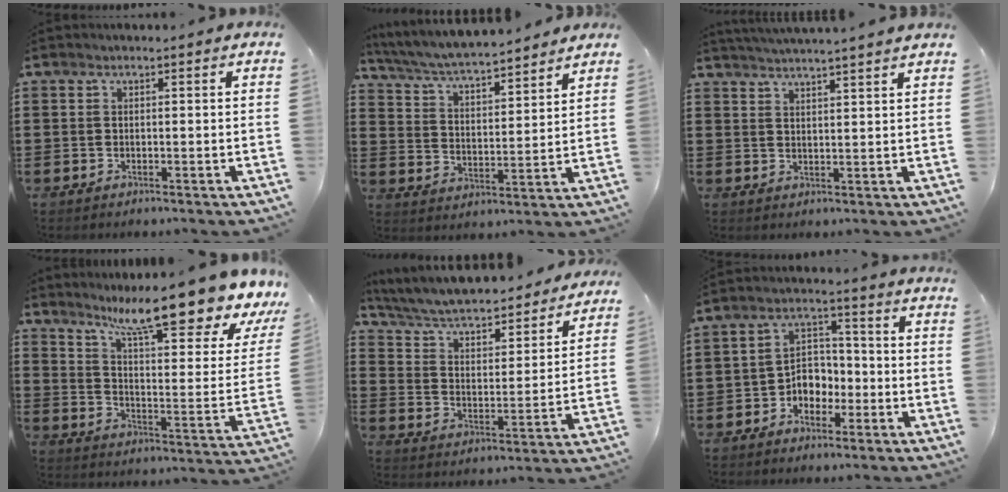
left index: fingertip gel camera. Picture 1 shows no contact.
{"total": 5.4, "force": [5.2, 0.4, 1.5], "torque": [-0.054, -0.035, 0.086]}
{"total": 3.1, "force": [2.9, -0.9, 0.3], "torque": [-0.015, -0.013, 0.052]}
{"total": 14.3, "force": [11.2, 1.1, 8.9], "torque": [-0.159, -0.079, 0.178]}
{"total": 5.3, "force": [4.9, 0.7, 1.7], "torque": [-0.058, -0.044, 0.078]}
{"total": 5.0, "force": [-2.7, 3.7, 1.9], "torque": [-0.041, 0.013, -0.054]}